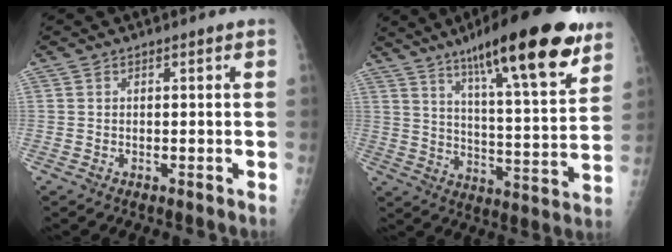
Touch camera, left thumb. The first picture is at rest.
{"total": 23.9, "force": [15.0, 4.8, 17.9], "torque": [-0.251, -0.053, 0.232]}